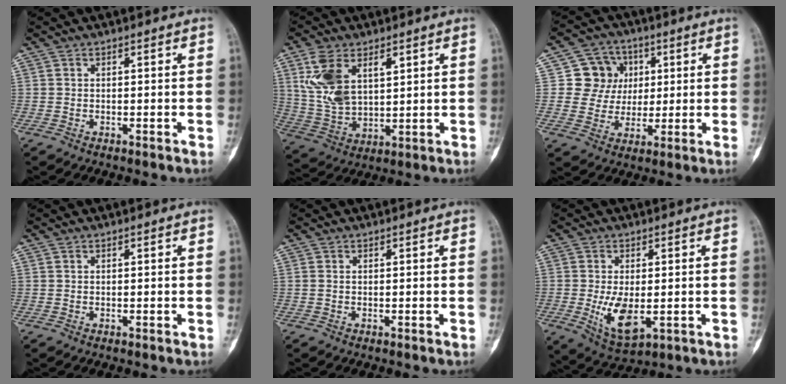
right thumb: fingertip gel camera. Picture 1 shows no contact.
{"total": 12.2, "force": [4.8, 7.0, 8.7], "torque": [-0.166, -0.012, 0.107]}
{"total": 9.4, "force": [2.3, 8.8, 2.3], "torque": [0.010, 0.003, 0.036]}
{"total": 0.0}
{"total": 0.0}
{"total": 8.1, "force": [-1.3, 4.0, 6.9], "torque": [-0.119, -0.018, -0.012]}